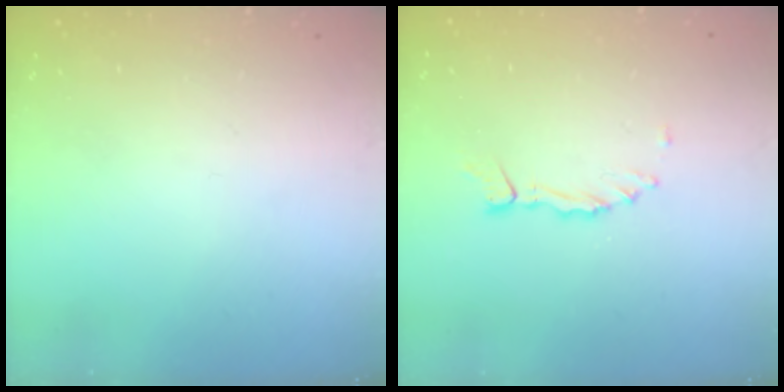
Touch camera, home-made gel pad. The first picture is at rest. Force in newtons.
{"total": 0.9, "press": 0.9, "slide": 0.1}